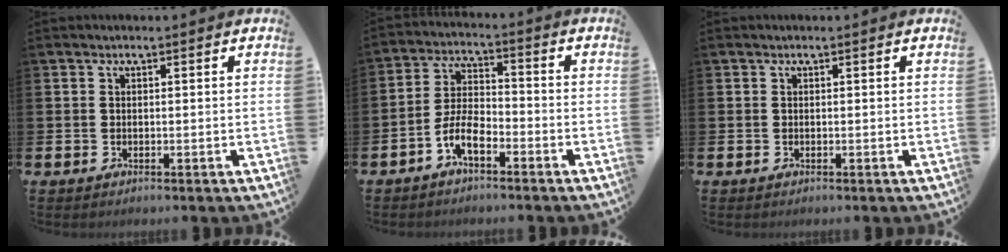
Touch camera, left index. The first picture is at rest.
{"total": 5.2, "force": [-3.1, 1.9, 3.7], "torque": [-0.089, 0.006, -0.063]}
{"total": 0.0}